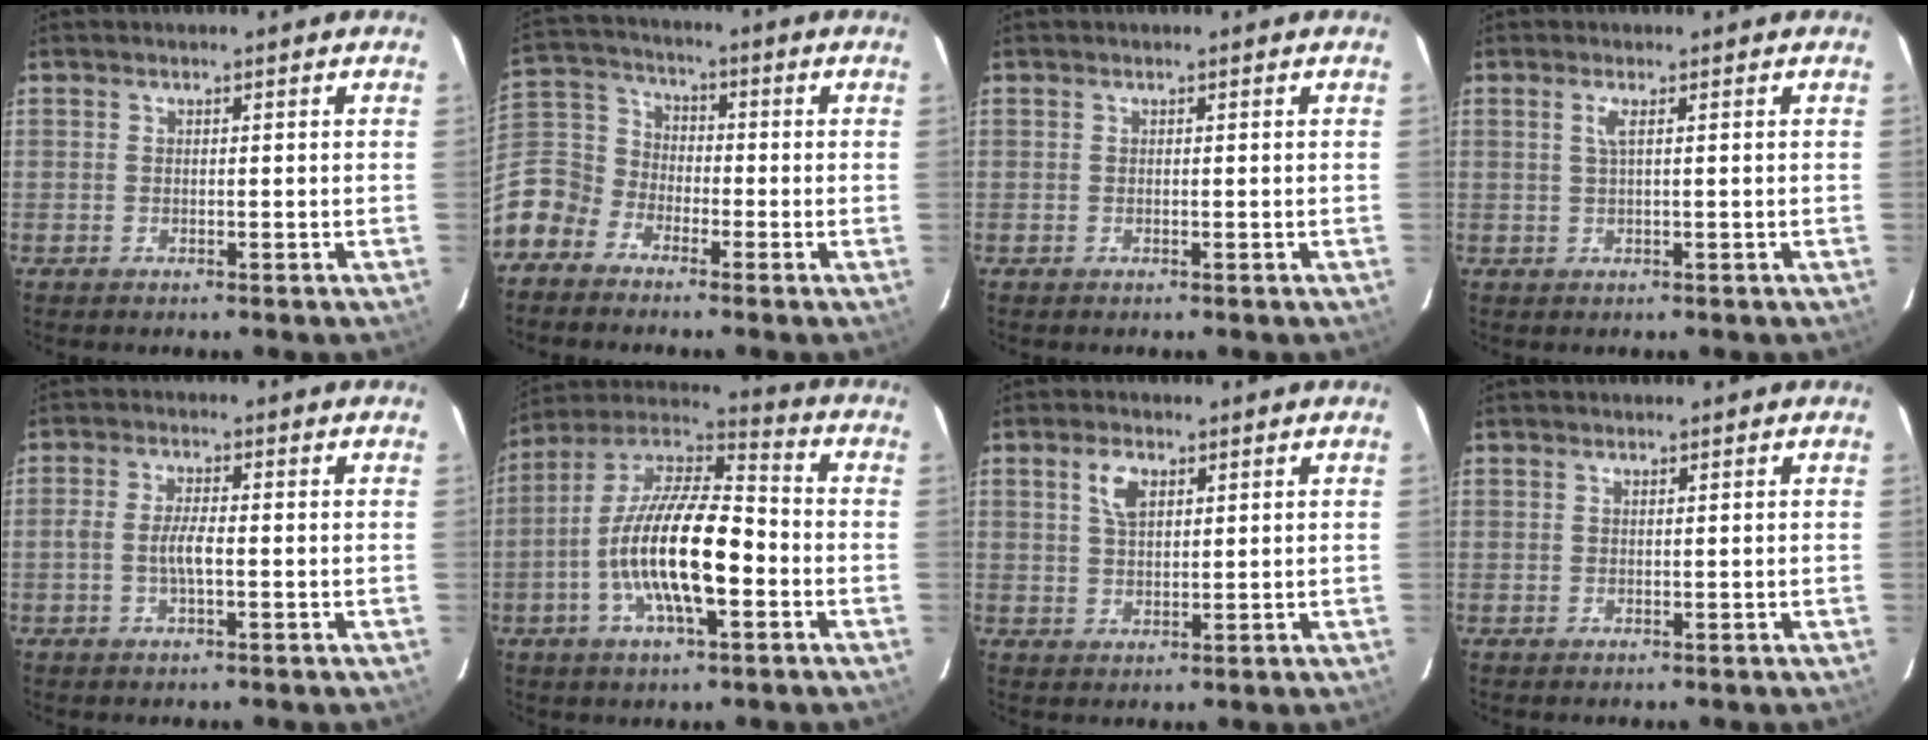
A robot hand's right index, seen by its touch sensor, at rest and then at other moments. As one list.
[{"total": 10.8, "force": [-6.2, 8.5, 2.4], "torque": [-0.080, 0.034, -0.142]}, {"total": 0.0}, {"total": 1.5, "force": [0.4, -0.2, 1.4], "torque": [-0.030, 0.000, 0.007]}, {"total": 3.7, "force": [-0.8, 0.9, 3.5], "torque": [-0.071, 0.004, -0.015]}, {"total": 18.1, "force": [-4.5, 5.8, 16.5], "torque": [-0.313, -0.005, -0.090]}, {"total": 4.5, "force": [2.0, 2.4, 3.2], "torque": [-0.059, 0.009, 0.040]}, {"total": 0.7, "force": [0.5, 0.5, 0.0], "torque": [-0.001, 0.001, 0.007]}]